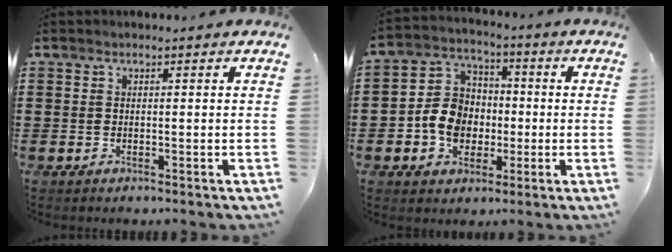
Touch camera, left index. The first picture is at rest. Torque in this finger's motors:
{"motor_torque": [1.41, 0.73, 0.31, 0.11]}